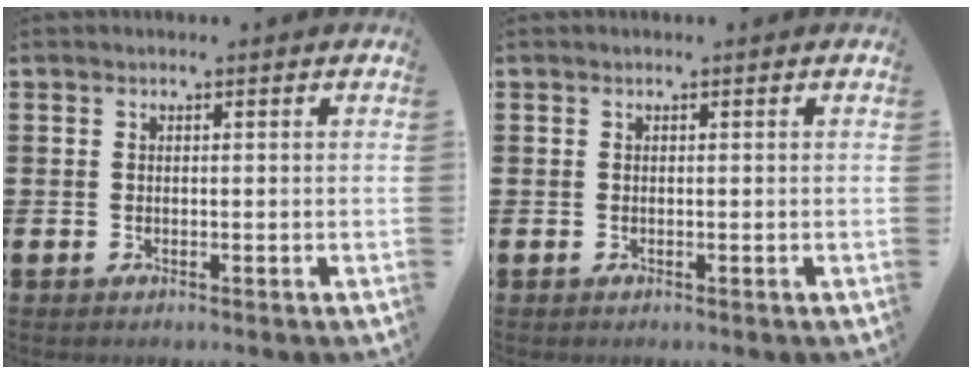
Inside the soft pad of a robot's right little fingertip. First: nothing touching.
{"total": 0.0}